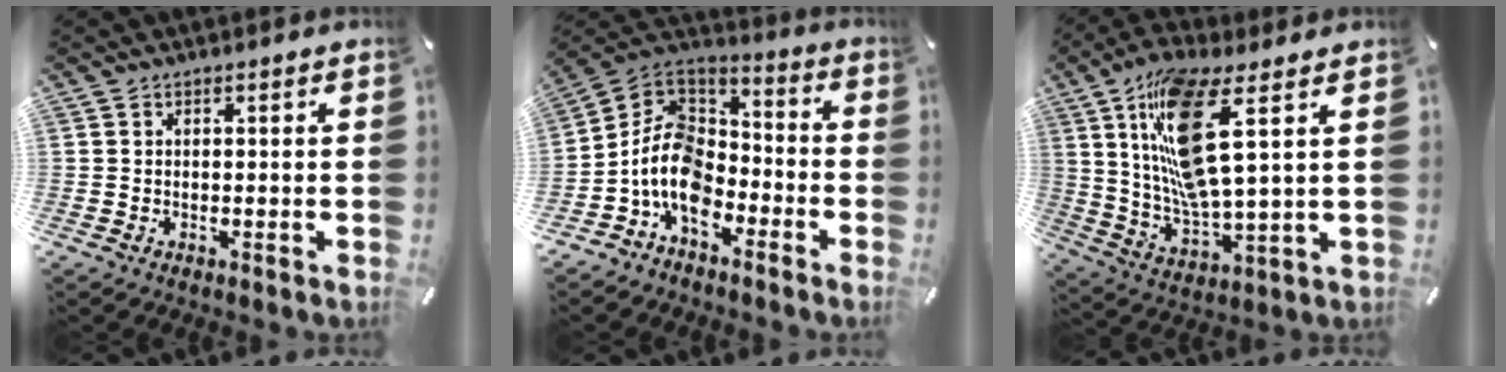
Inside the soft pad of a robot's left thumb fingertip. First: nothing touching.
{"total": 12.7, "force": [-6.8, 8.6, 6.5], "torque": [-0.156, 0.024, -0.136]}
{"total": 17.6, "force": [7.3, 4.4, 15.4], "torque": [-0.325, -0.027, 0.108]}